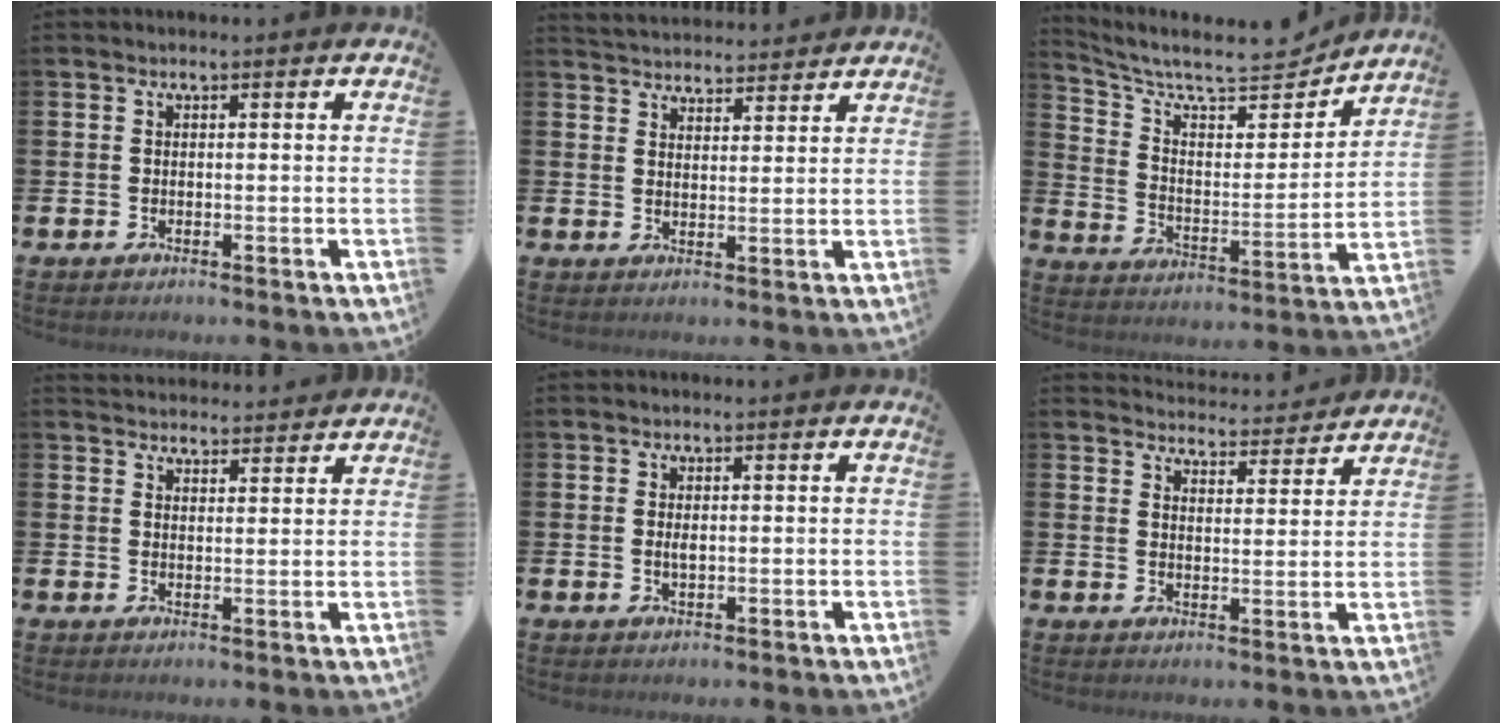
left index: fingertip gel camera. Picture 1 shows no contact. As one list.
[{"total": 4.0, "force": [3.9, 0.8, -0.3], "torque": [-0.005, -0.024, 0.070]}, {"total": 9.0, "force": [8.1, 2.1, 3.3], "torque": [-0.092, -0.068, 0.135]}, {"total": 3.3, "force": [3.3, 0.7, -0.2], "torque": [0.006, -0.022, 0.059]}, {"total": 0.9, "force": [0.2, 0.4, 0.9], "torque": [-0.012, 0.000, 0.000]}, {"total": 4.2, "force": [4.2, 0.3, 0.0], "torque": [-0.004, -0.036, 0.071]}]